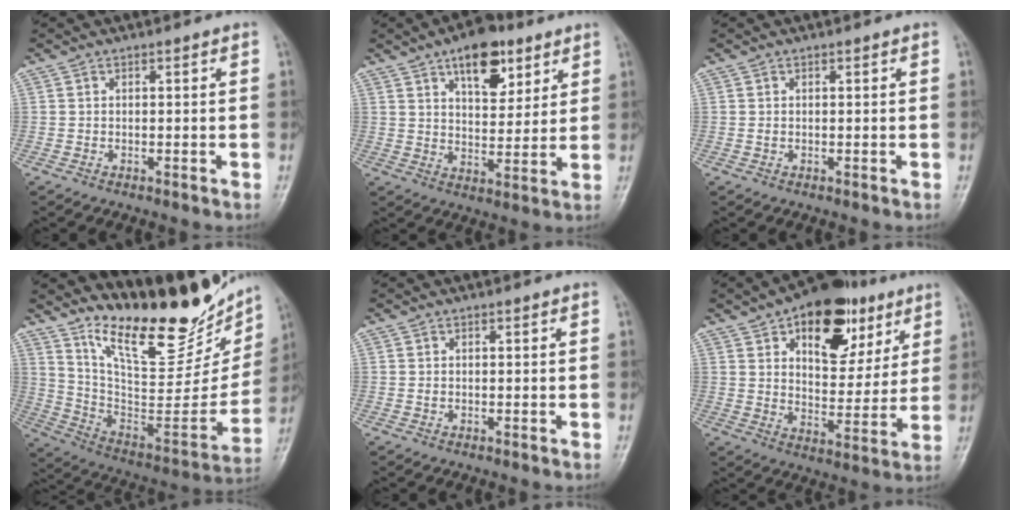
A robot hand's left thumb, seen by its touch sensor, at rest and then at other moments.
{"total": 11.9, "force": [6.8, 6.1, 7.6], "torque": [-0.080, -0.032, 0.104]}
{"total": 0.6, "force": [0.2, 0.5, 0.3], "torque": [-0.004, -0.001, 0.004]}
{"total": 26.6, "force": [20.5, 8.4, 14.7], "torque": [-0.182, -0.123, 0.319]}
{"total": 0.6, "force": [0.2, 0.5, 0.2], "torque": [-0.003, 0.000, 0.003]}
{"total": 20.0, "force": [9.8, 11.1, 13.4], "torque": [-0.135, -0.028, 0.148]}